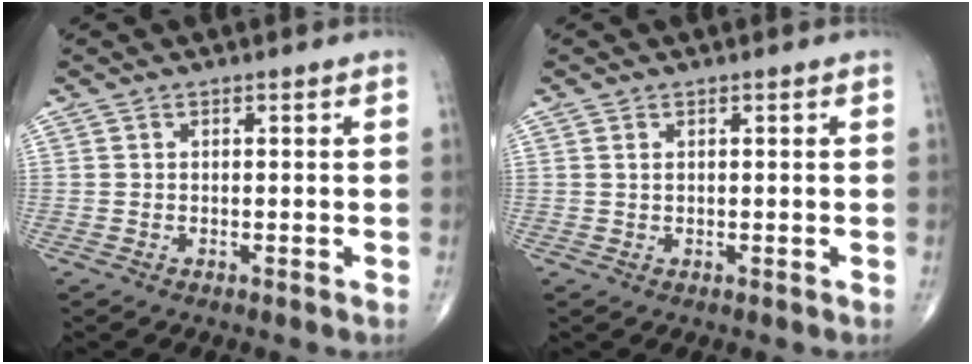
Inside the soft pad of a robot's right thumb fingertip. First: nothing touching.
{"total": 1.1, "force": [0.4, 0.6, 0.8], "torque": [-0.018, 0.001, 0.010]}